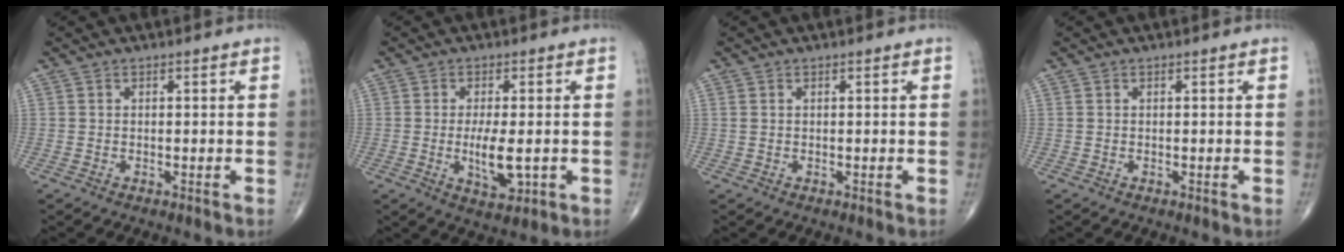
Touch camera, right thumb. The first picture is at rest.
{"total": 6.7, "force": [-1.0, 2.6, 6.2], "torque": [-0.105, -0.013, -0.012]}
{"total": 0.7, "force": [0.3, 0.4, 0.5], "torque": [-0.014, 0.010, 0.009]}
{"total": 0.0}